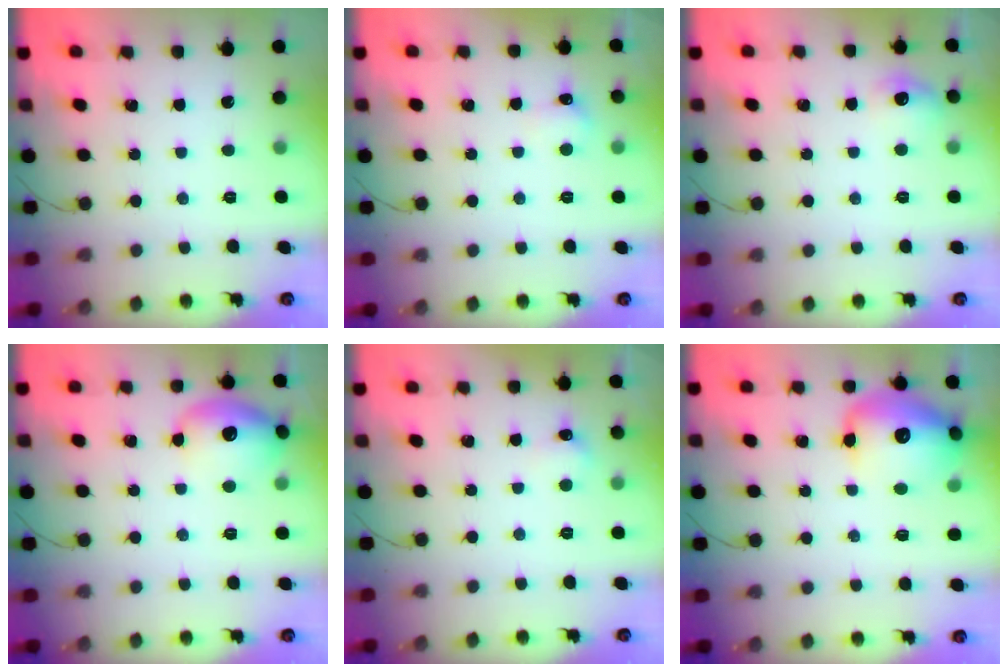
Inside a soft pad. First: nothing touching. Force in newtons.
{"total": 6.0, "press": 5.9, "slide": 1.3}
{"total": 7.5, "press": 7.4, "slide": 1.5}
{"total": 16.8, "press": 13.5, "slide": 10.0}
{"total": 4.7, "press": 4.5, "slide": 1.3}
{"total": 15.6, "press": 15.4, "slide": 2.5}